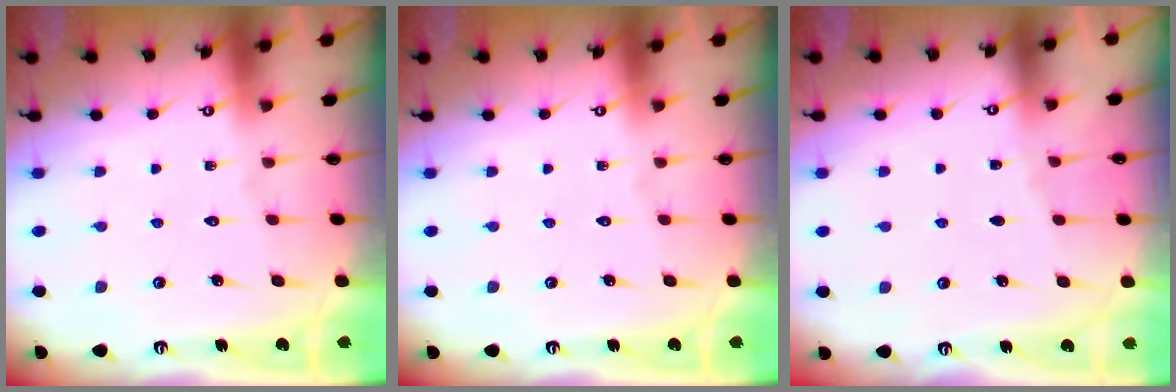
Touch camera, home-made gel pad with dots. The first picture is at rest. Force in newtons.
{"total": 0.0}
{"total": 2.5, "press": 2.5, "slide": 0.4}